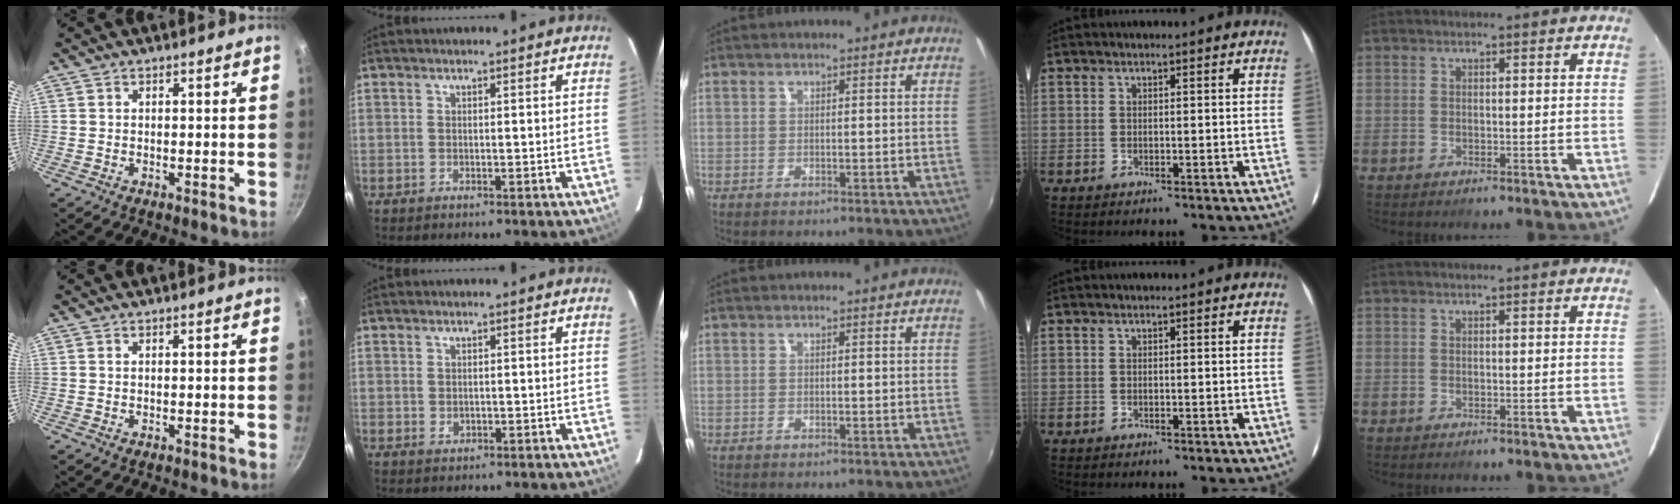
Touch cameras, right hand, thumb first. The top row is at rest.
{"index": {"total": 0.9, "force": [0.1, 0.8, 0.4], "torque": [-0.006, 0.001, 0.003]}}